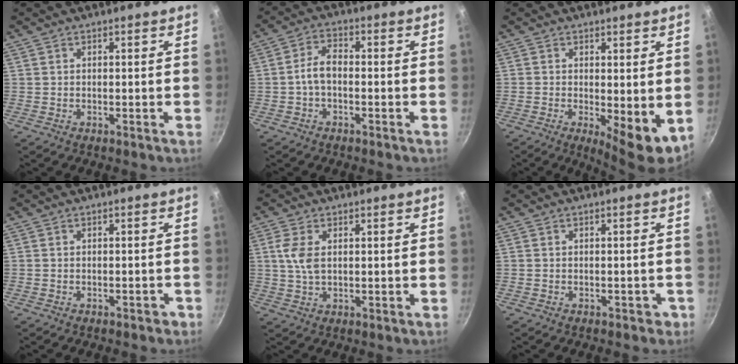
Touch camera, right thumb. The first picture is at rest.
{"total": 4.8, "force": [-1.3, 2.7, 3.7], "torque": [-0.069, 0.026, -0.031]}
{"total": 7.0, "force": [-0.4, 2.5, 6.5], "torque": [-0.085, -0.015, 0.001]}
{"total": 1.4, "force": [-0.9, 0.9, 0.7], "torque": [0.001, 0.016, -0.003]}
{"total": 5.1, "force": [1.1, 2.8, 4.1], "torque": [-0.086, 0.004, 0.024]}
{"total": 1.9, "force": [-0.9, 1.4, 0.9], "torque": [0.004, 0.018, -0.002]}